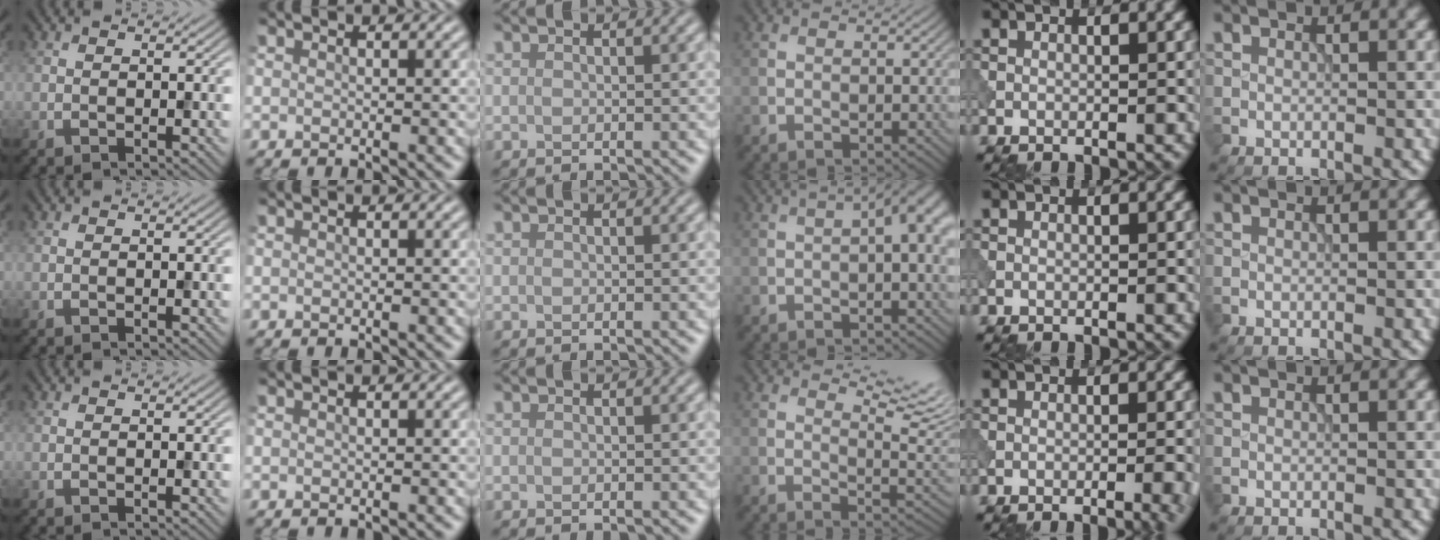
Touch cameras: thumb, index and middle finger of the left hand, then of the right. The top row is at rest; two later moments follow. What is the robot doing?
{"motion": "dispense", "object": "syringe"}